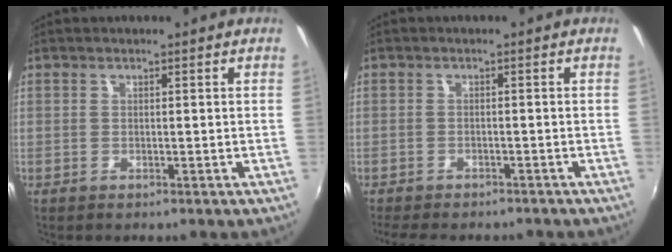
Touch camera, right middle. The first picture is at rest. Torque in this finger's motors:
{"motor_torque": [1.08, -1.06, 0.44, 0.09]}